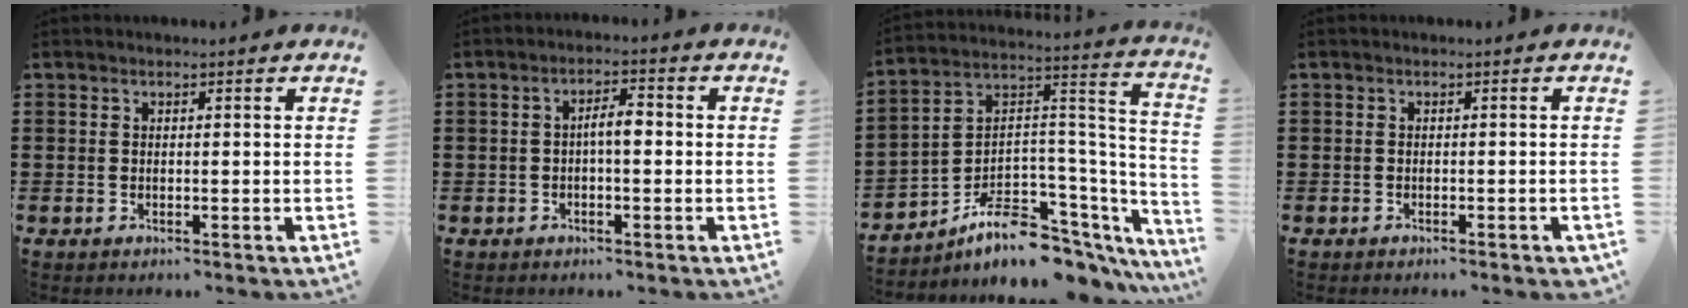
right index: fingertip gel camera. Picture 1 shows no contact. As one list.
[{"total": 3.3, "force": [-0.3, 0.9, 3.1], "torque": [-0.057, 0.008, -0.009]}, {"total": 9.0, "force": [-5.4, 4.9, 5.3], "torque": [-0.109, -0.003, -0.094]}, {"total": 0.6, "force": [-0.5, 0.0, 0.3], "torque": [-0.008, -0.006, -0.009]}]